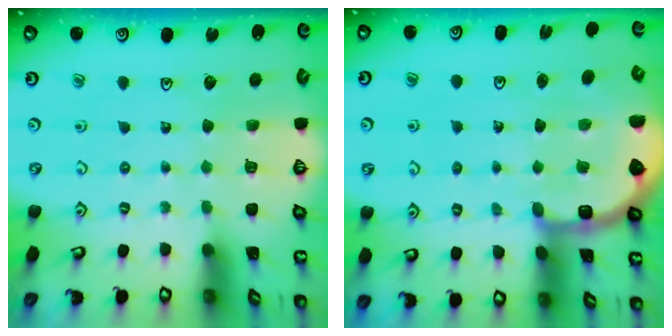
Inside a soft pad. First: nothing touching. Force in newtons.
{"total": 6.7, "press": 6.5, "slide": 1.7}